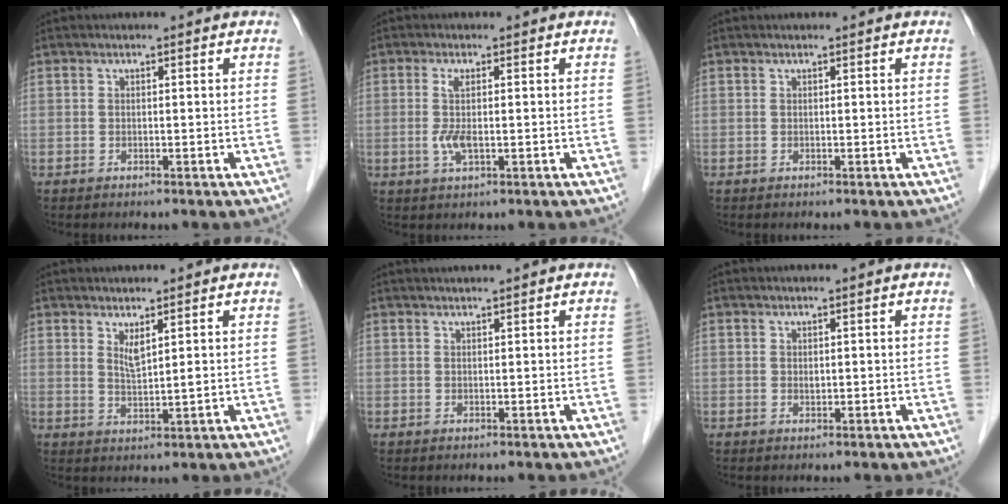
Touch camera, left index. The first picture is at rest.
{"total": 3.0, "force": [-0.3, 0.7, 2.9], "torque": [-0.069, -0.006, -0.006]}
{"total": 0.0}
{"total": 2.5, "force": [1.5, 0.1, 2.0], "torque": [-0.046, -0.012, 0.033]}
{"total": 2.2, "force": [2.0, -0.4, 0.9], "torque": [-0.006, 0.017, 0.037]}
{"total": 0.7, "force": [0.4, 0.3, 0.5], "torque": [-0.006, 0.001, 0.006]}